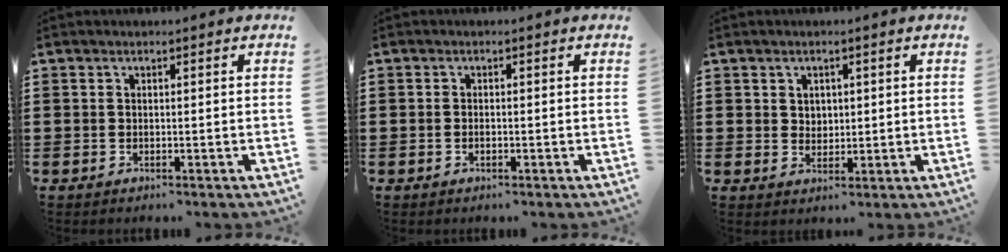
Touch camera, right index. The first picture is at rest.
{"total": 0.7, "force": [-0.3, 0.3, 0.5], "torque": [-0.011, -0.004, -0.005]}
{"total": 2.2, "force": [1.1, 1.9, 0.5], "torque": [-0.015, 0.009, 0.019]}